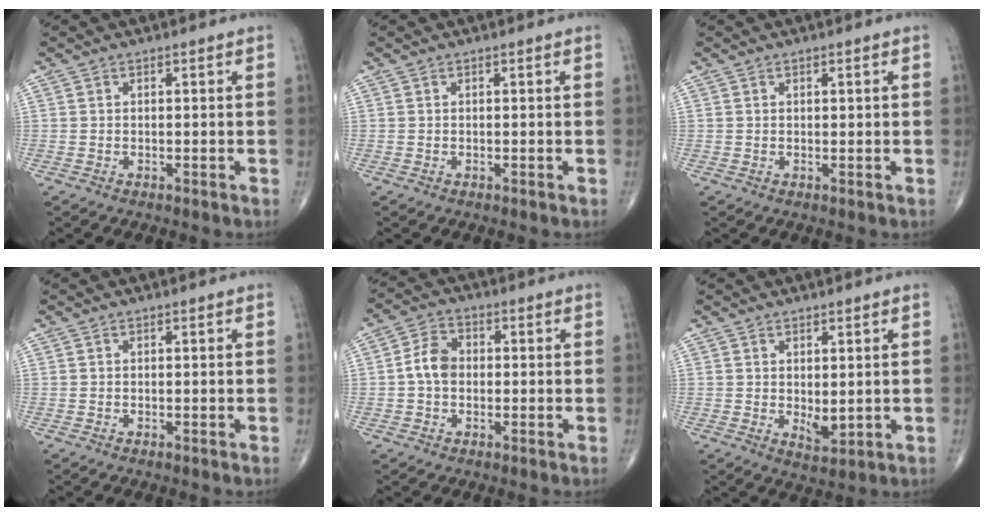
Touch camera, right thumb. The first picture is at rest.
{"total": 0.0}
{"total": 0.7, "force": [0.2, 0.2, 0.7], "torque": [-0.009, 0.001, 0.003]}
{"total": 0.0}
{"total": 5.5, "force": [-0.3, 4.1, 3.7], "torque": [-0.061, 0.017, -0.014]}
{"total": 3.7, "force": [0.3, 1.9, 3.2], "torque": [-0.040, -0.014, 0.013]}